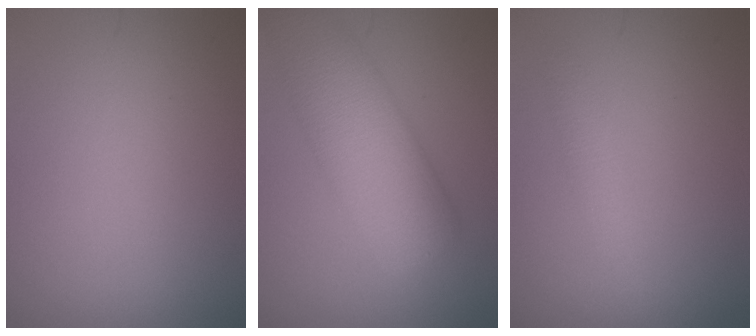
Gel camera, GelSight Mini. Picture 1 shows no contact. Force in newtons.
{"total": 8.8, "press": 8.8, "slide": 0.4}
{"total": 1.8, "press": 1.8, "slide": 0.0}